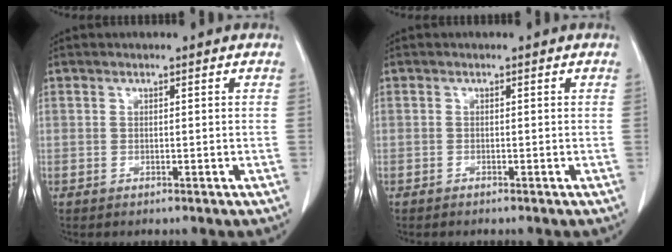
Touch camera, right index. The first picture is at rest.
{"total": 0.0}